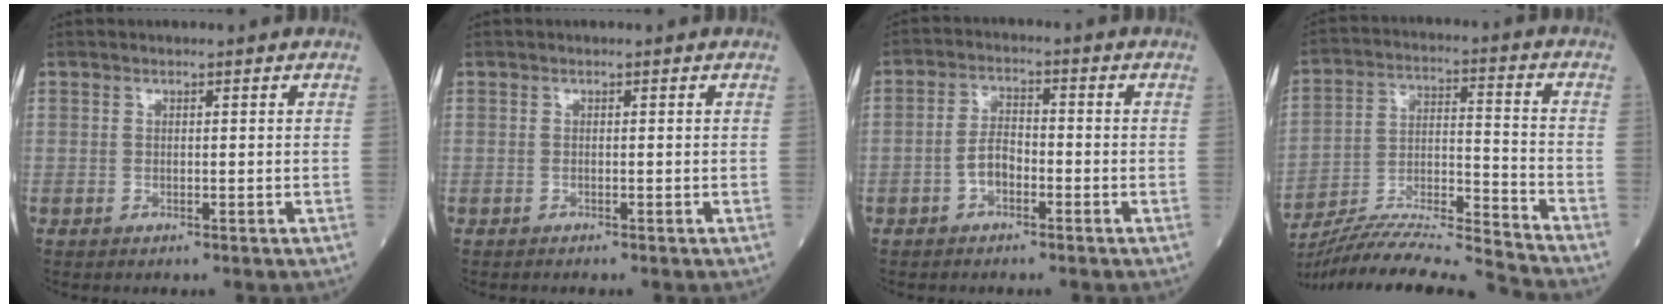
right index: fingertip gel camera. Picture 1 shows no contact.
{"total": 0.0}
{"total": 3.8, "force": [-1.7, 1.9, 2.8], "torque": [-0.055, 0.010, -0.035]}
{"total": 17.8, "force": [-16.9, -2.1, 5.1], "torque": [-0.095, 0.001, -0.291]}